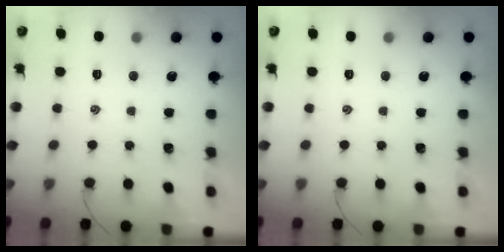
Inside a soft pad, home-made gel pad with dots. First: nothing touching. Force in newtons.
{"total": 0.0}